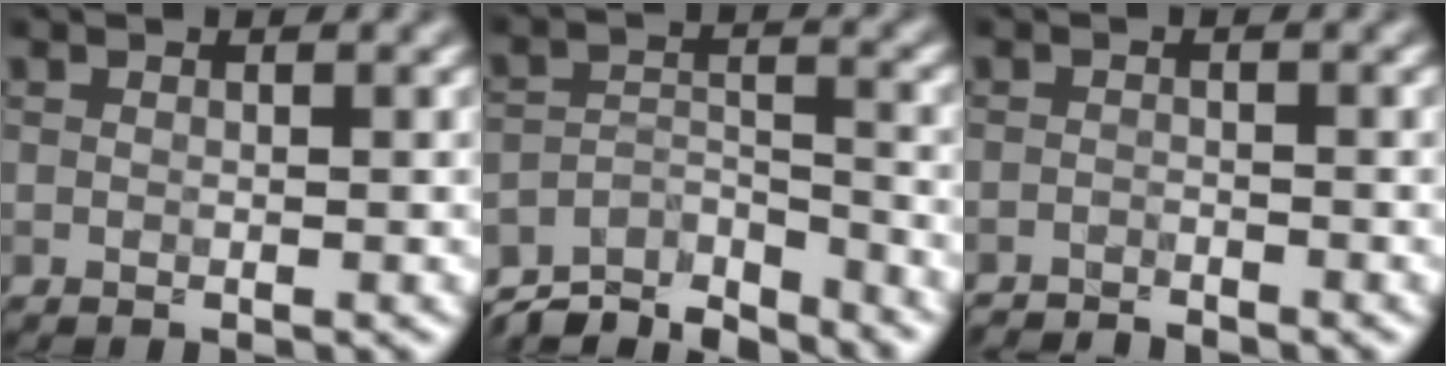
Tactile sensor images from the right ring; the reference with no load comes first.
{"total": 7.9, "force": [-7.1, 2.2, 2.8], "torque": [-0.058, -0.008, -0.126]}
{"total": 2.3, "force": [-2.3, 0.3, 0.1], "torque": [0.001, -0.004, -0.046]}